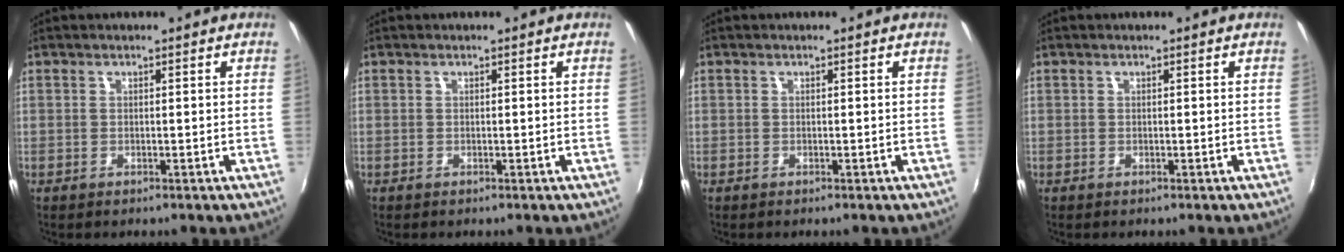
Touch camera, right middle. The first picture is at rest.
{"total": 0.0}
{"total": 0.0}
{"total": 0.0}